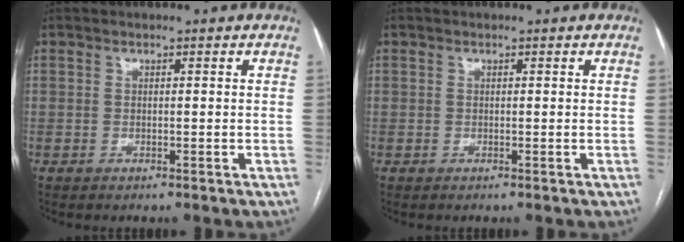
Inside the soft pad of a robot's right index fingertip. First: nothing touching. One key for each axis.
{"total": 0.0}